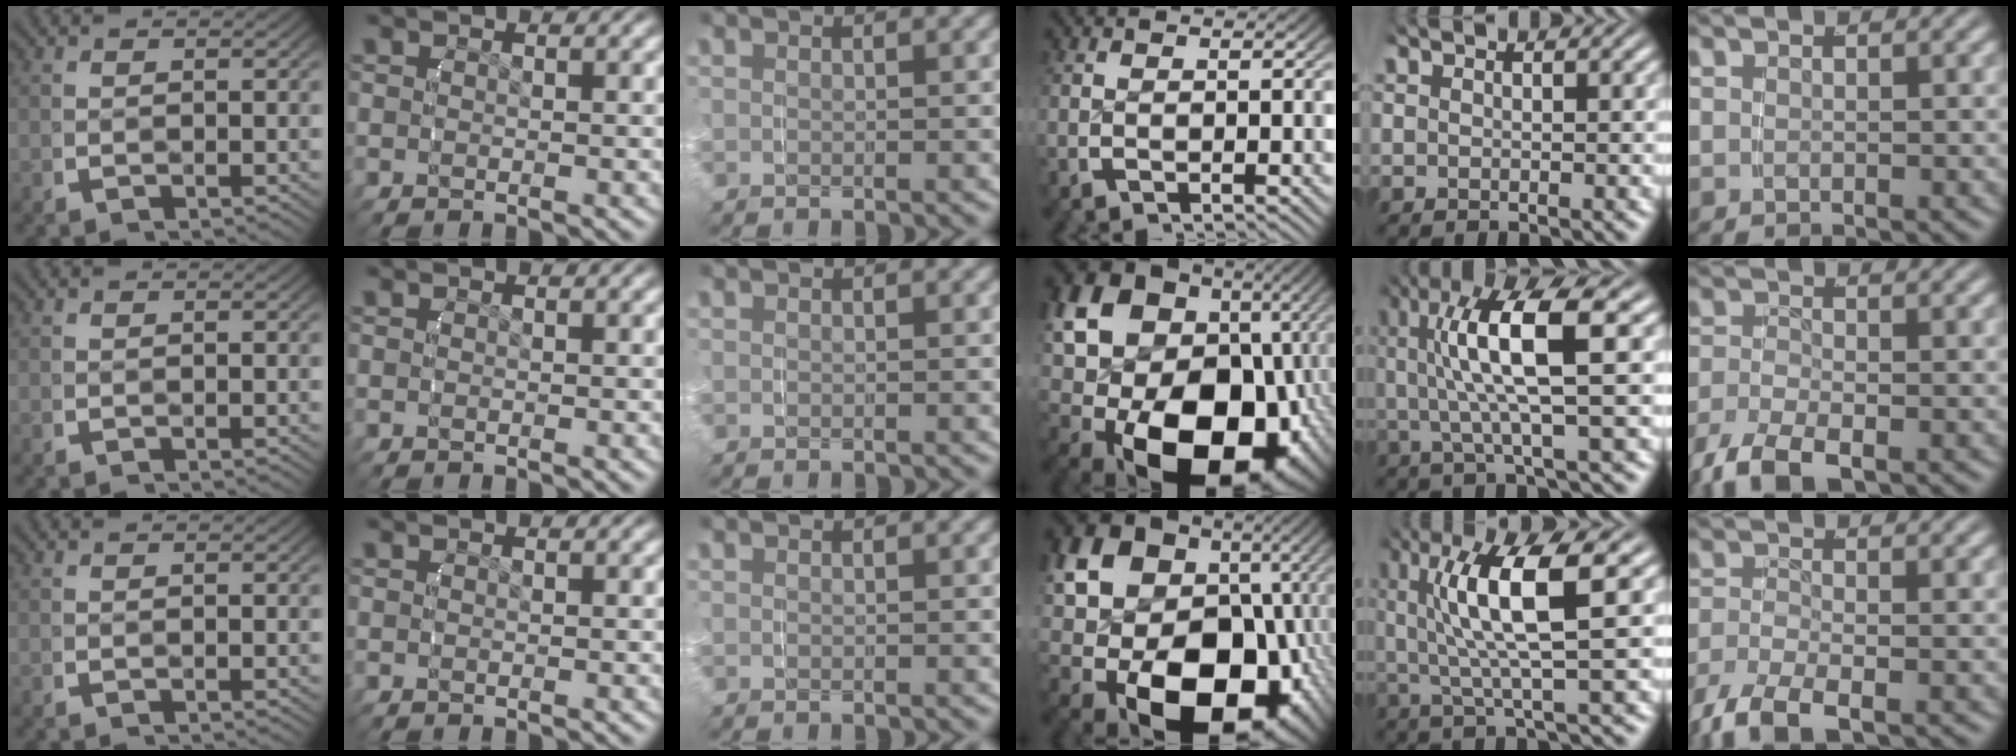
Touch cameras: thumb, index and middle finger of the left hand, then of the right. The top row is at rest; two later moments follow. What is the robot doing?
{"motion": "grasp_and_lifting", "object": "towel"}